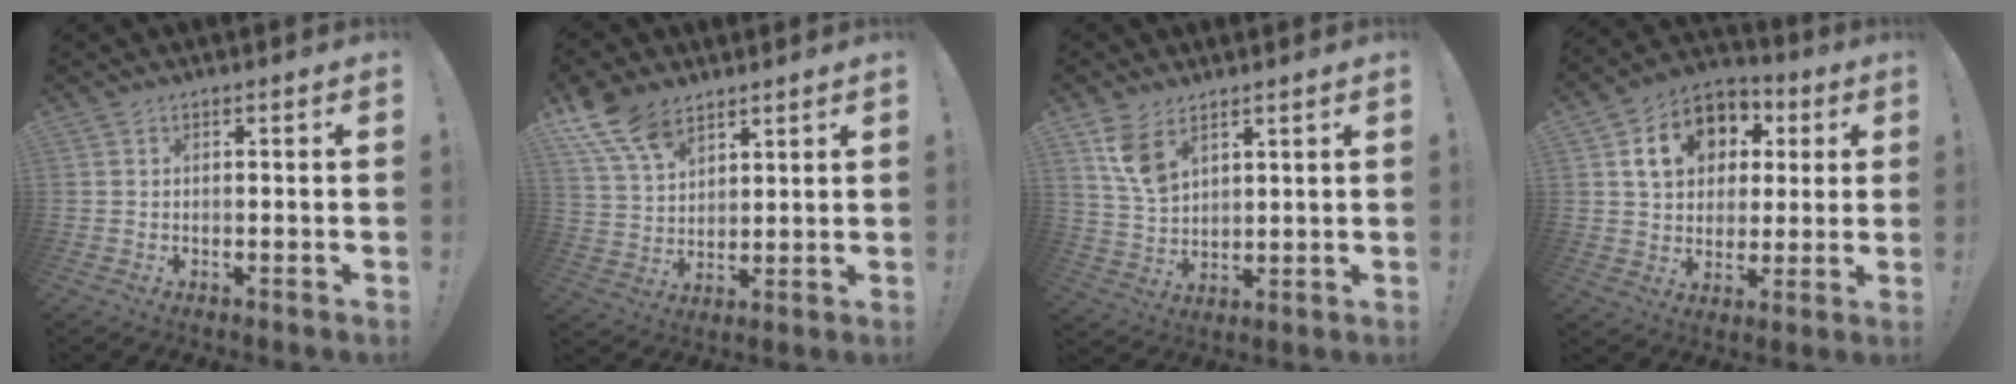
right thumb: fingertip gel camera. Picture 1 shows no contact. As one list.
[{"total": 11.6, "force": [7.9, 6.4, 5.6], "torque": [-0.116, -0.035, 0.156]}, {"total": 8.9, "force": [5.5, 5.1, 4.8], "torque": [-0.084, -0.023, 0.108]}, {"total": 15.0, "force": [4.7, 12.1, 7.6], "torque": [-0.108, -0.002, 0.096]}]